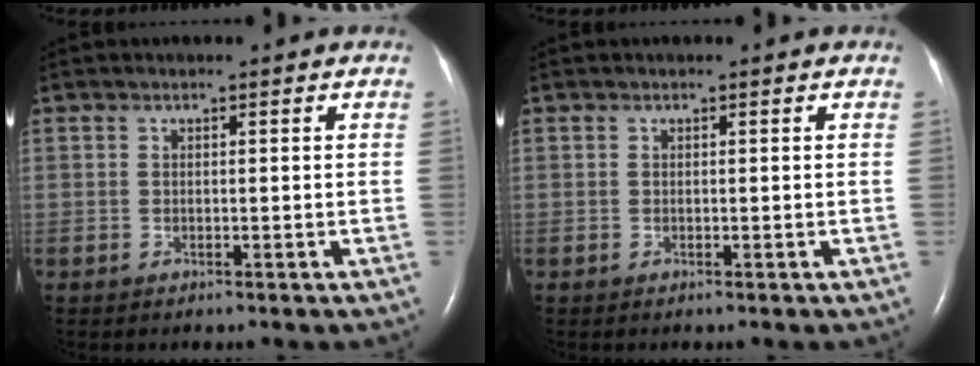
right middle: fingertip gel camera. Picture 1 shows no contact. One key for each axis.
{"total": 0.0}